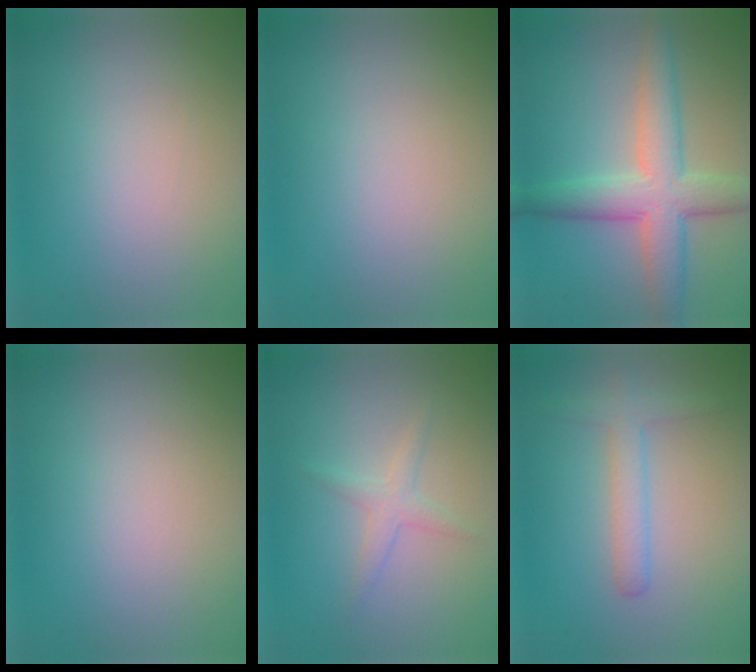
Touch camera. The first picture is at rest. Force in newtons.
{"total": 0.0}
{"total": 6.4, "press": 6.4, "slide": 0.1}
{"total": 0.0}
{"total": 1.7, "press": 1.6, "slide": 0.1}
{"total": 2.5, "press": 2.5, "slide": 0.1}